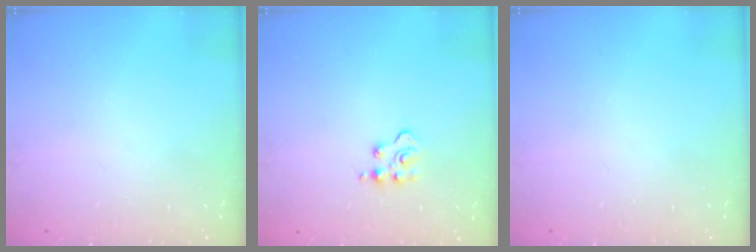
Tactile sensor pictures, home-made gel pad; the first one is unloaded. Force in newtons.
{"total": 3.2, "press": 3.2, "slide": 0.4}
{"total": 0.0}